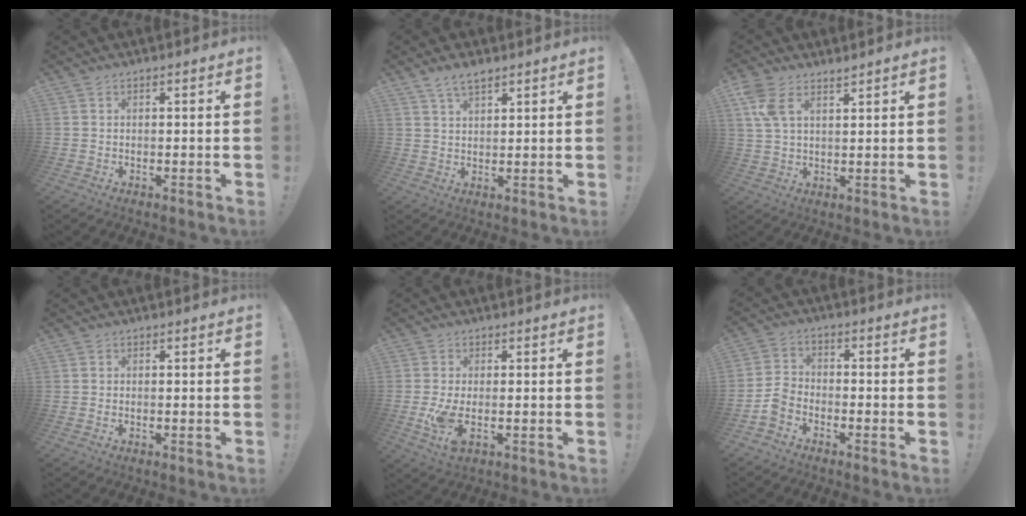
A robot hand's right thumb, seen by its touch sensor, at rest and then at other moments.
{"total": 4.8, "force": [3.4, 2.0, 2.7], "torque": [-0.049, -0.013, 0.063]}
{"total": 6.5, "force": [4.1, 2.9, 4.2], "torque": [-0.087, -0.018, 0.077]}
{"total": 0.0}
{"total": 6.3, "force": [-1.0, 2.5, 5.7], "torque": [-0.103, -0.019, -0.016]}
{"total": 6.4, "force": [-4.4, 3.7, 2.7], "torque": [-0.065, 0.020, -0.080]}